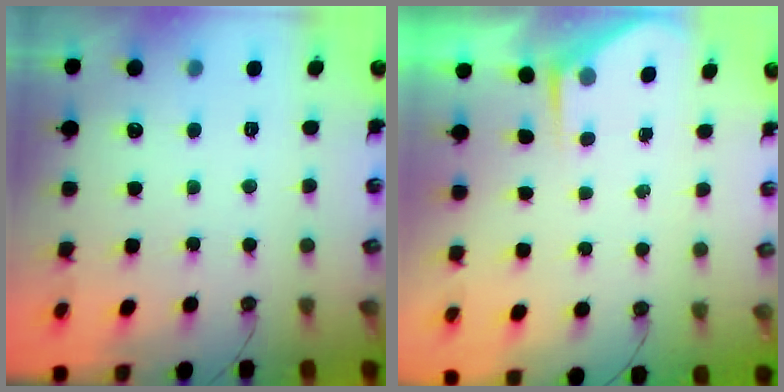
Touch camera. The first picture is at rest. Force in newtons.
{"total": 2.7, "press": 2.7, "slide": 0.3}